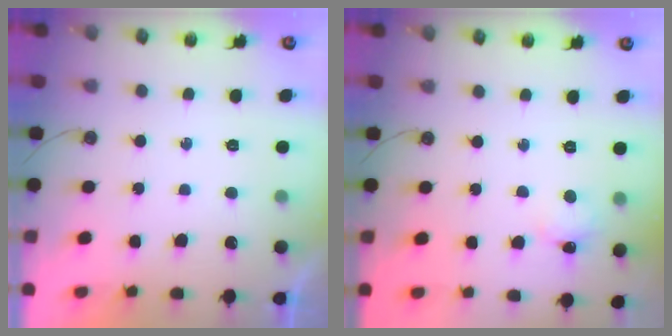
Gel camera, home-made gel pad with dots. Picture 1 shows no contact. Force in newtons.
{"total": 4.0, "press": 4.0, "slide": 0.5}